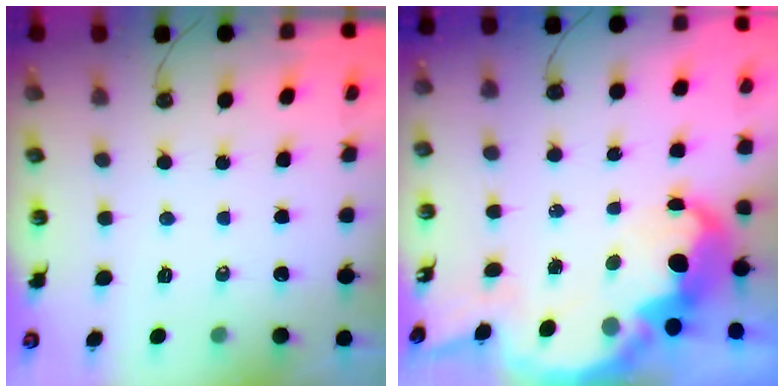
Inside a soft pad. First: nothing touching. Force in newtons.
{"total": 12.3, "press": 12.2, "slide": 0.9}